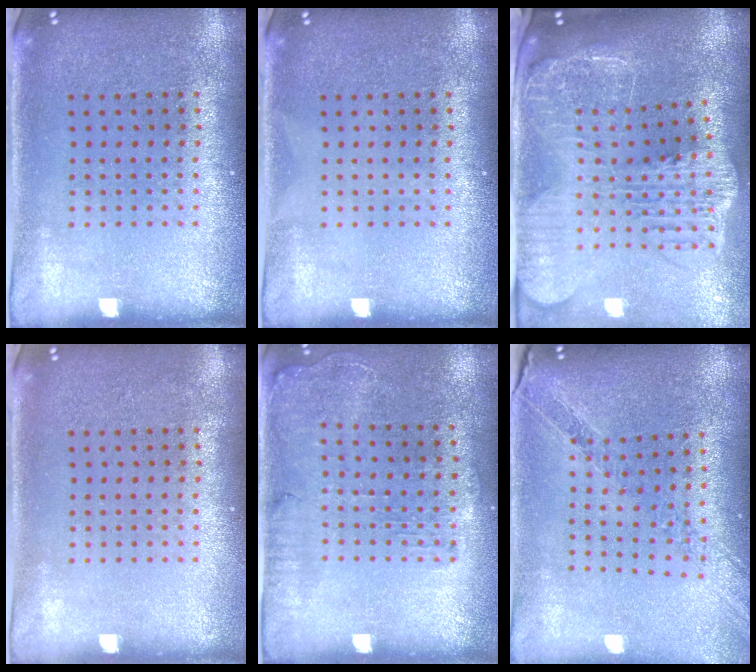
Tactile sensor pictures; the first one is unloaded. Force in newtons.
{"total": 0.0}
{"total": 3.8, "press": 3.0, "slide": 2.3}
{"total": 0.0}
{"total": 1.3, "press": 1.3, "slide": 0.3}
{"total": 1.1, "press": 1.1, "slide": 0.1}